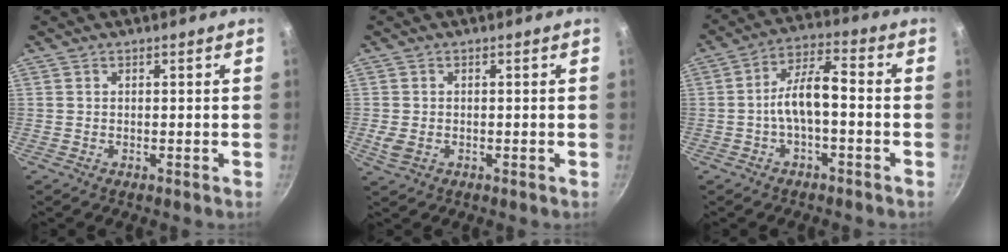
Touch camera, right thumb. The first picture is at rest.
{"total": 2.6, "force": [-0.6, 1.8, 1.8], "torque": [-0.044, -0.001, -0.009]}
{"total": 8.3, "force": [-1.4, 3.4, 7.4], "torque": [-0.139, 0.041, -0.031]}